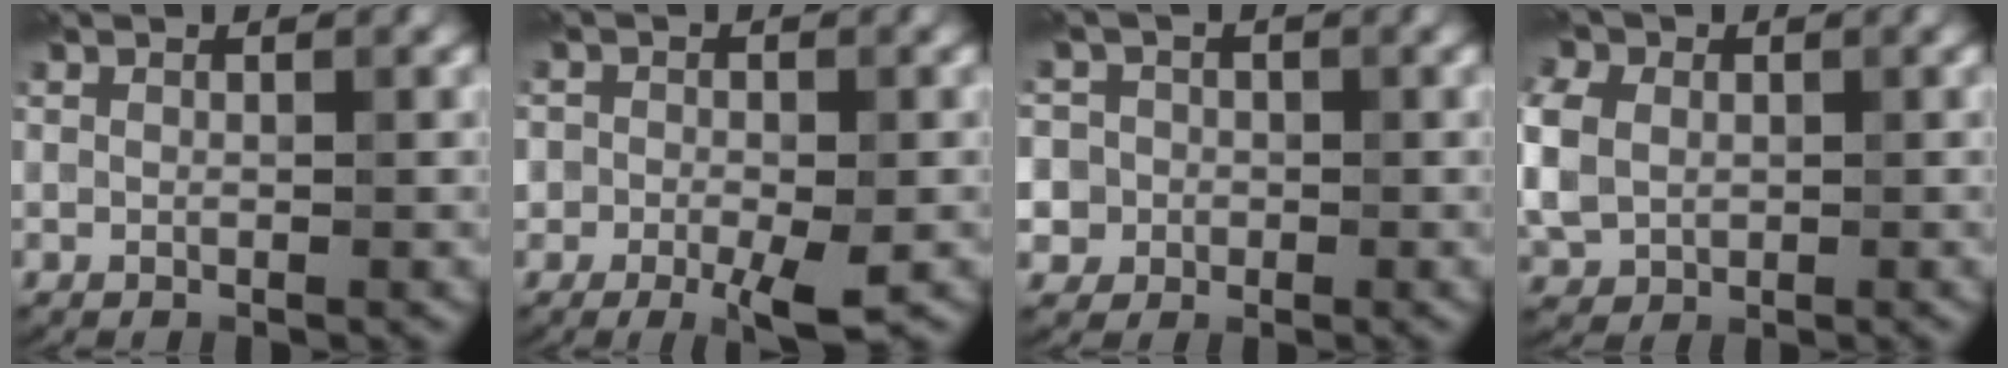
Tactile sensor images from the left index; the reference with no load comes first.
{"total": 4.6, "force": [-2.0, 2.5, 3.4], "torque": [-0.050, -0.006, -0.035]}
{"total": 6.0, "force": [-0.3, 5.7, 1.6], "torque": [-0.025, 0.023, -0.032]}
{"total": 7.9, "force": [0.9, 6.3, 4.7], "torque": [-0.117, 0.020, -0.004]}